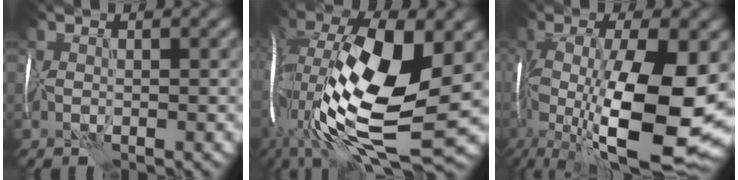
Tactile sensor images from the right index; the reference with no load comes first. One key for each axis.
{"total": 19.5, "fx": -0.3, "fy": 7.8, "fz": 17.8, "tx": -0.352, "ty": -0.014, "tz": 0.001}
{"total": 15.6, "fx": -3.1, "fy": 5.4, "fz": 14.4, "tx": -0.250, "ty": -0.013, "tz": -0.048}